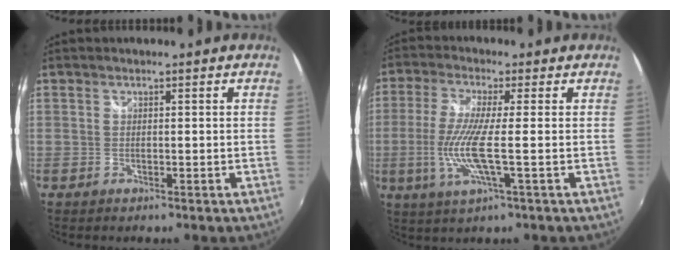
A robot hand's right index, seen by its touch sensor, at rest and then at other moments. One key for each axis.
{"total": 9.0, "fx": -1.5, "fy": 0.3, "fz": 8.9, "tx": -0.189, "ty": -0.011, "tz": -0.029}